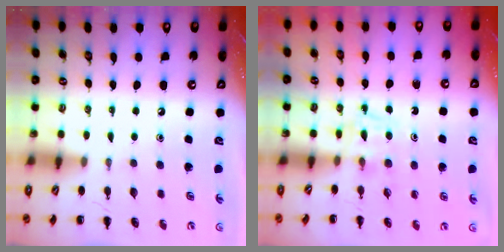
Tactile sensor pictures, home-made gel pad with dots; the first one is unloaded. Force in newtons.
{"total": 4.7, "press": 4.5, "slide": 1.6}